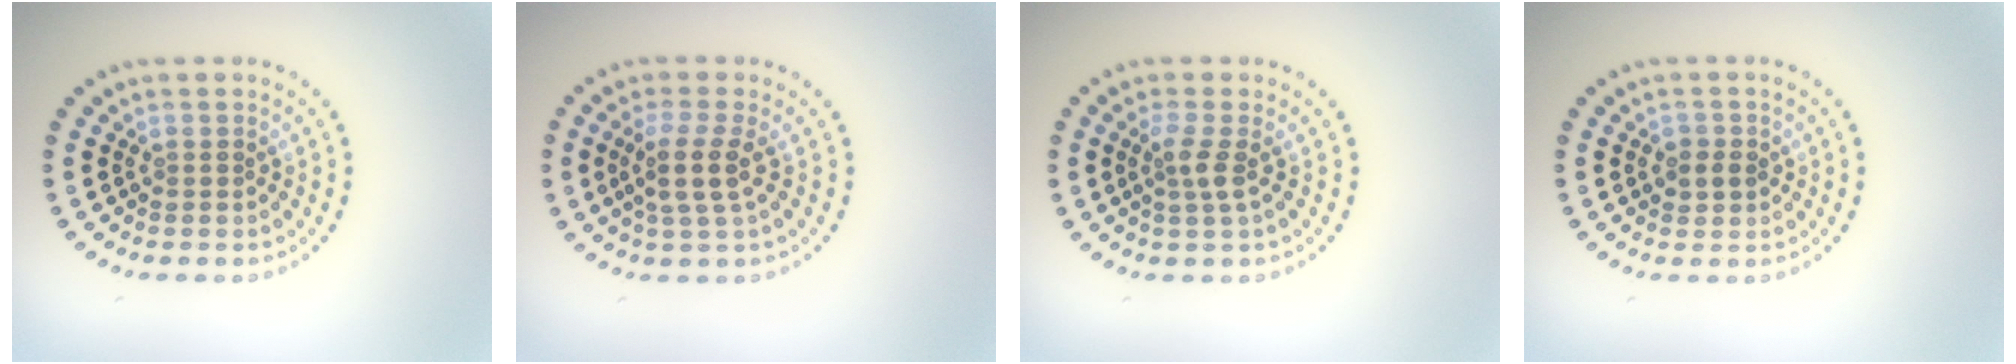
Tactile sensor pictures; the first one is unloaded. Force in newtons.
{"total": 2.9, "press": 2.2, "slide": 1.9}
{"total": 1.9, "press": 1.4, "slide": 1.2}
{"total": 1.5, "press": 1.4, "slide": 0.5}